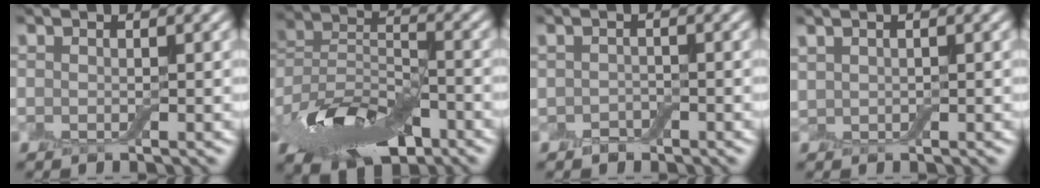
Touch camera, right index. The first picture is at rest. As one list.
[{"total": 9.8, "force": [-6.6, 5.0, 5.2], "torque": [-0.100, -0.003, -0.125]}, {"total": 1.2, "force": [-1.0, 0.7, 0.0], "torque": [-0.002, -0.002, -0.016]}, {"total": 0.9, "force": [0.8, 0.4, 0.1], "torque": [-0.002, 0.003, 0.020]}]